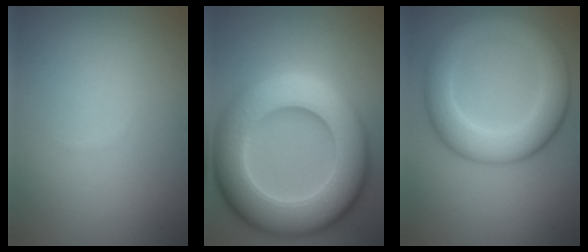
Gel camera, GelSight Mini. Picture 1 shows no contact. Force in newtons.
{"total": 13.5, "press": 13.3, "slide": 2.2}
{"total": 6.5, "press": 6.5, "slide": 0.2}